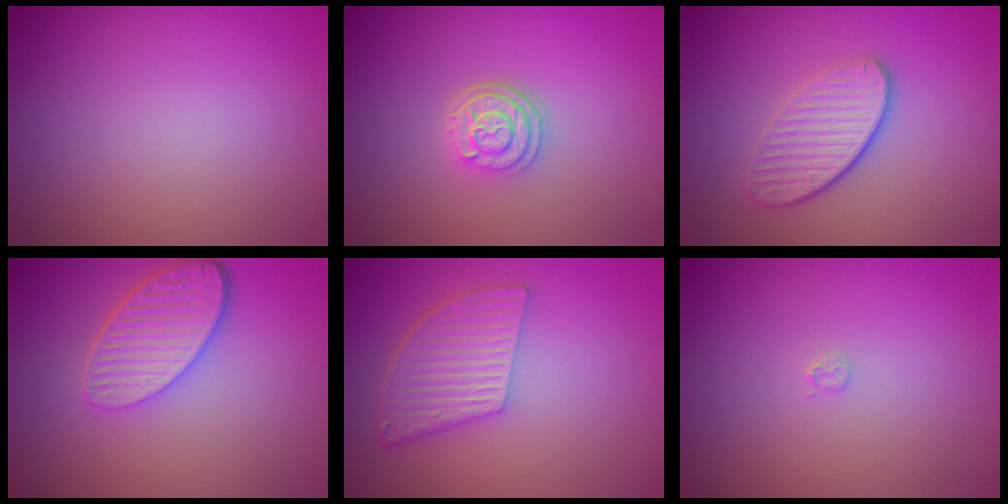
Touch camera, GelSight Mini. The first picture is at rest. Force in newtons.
{"total": 3.0, "press": 2.4, "slide": 1.7}
{"total": 3.6, "press": 2.9, "slide": 2.1}
{"total": 5.1, "press": 3.8, "slide": 3.4}
{"total": 5.5, "press": 4.0, "slide": 3.7}
{"total": 0.5, "press": 0.5, "slide": 0.1}